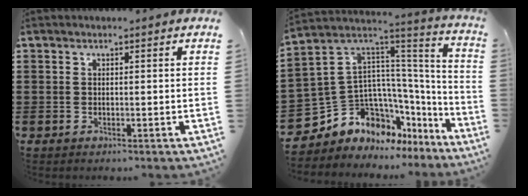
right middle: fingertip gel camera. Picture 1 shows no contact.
{"total": 10.3, "force": [-5.1, 7.8, 4.2], "torque": [-0.132, -0.025, -0.100]}